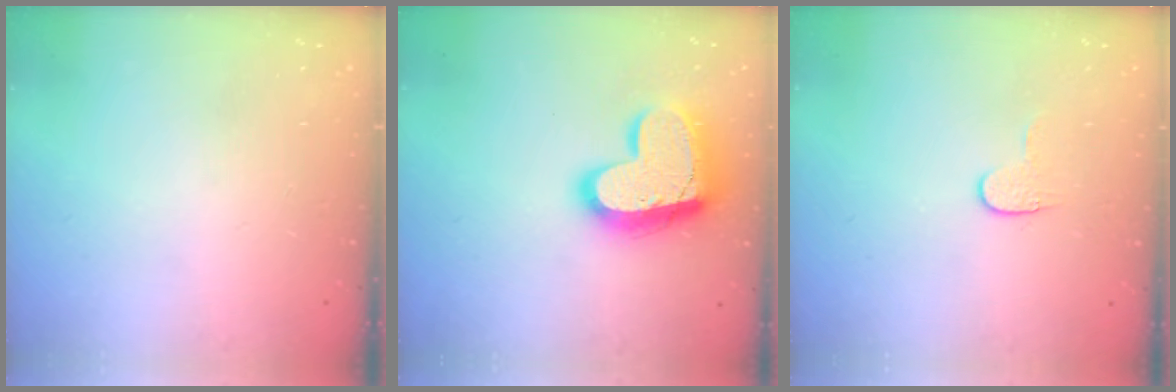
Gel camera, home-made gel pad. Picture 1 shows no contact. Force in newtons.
{"total": 19.1, "press": 19.0, "slide": 1.8}
{"total": 3.8, "press": 3.8, "slide": 0.4}